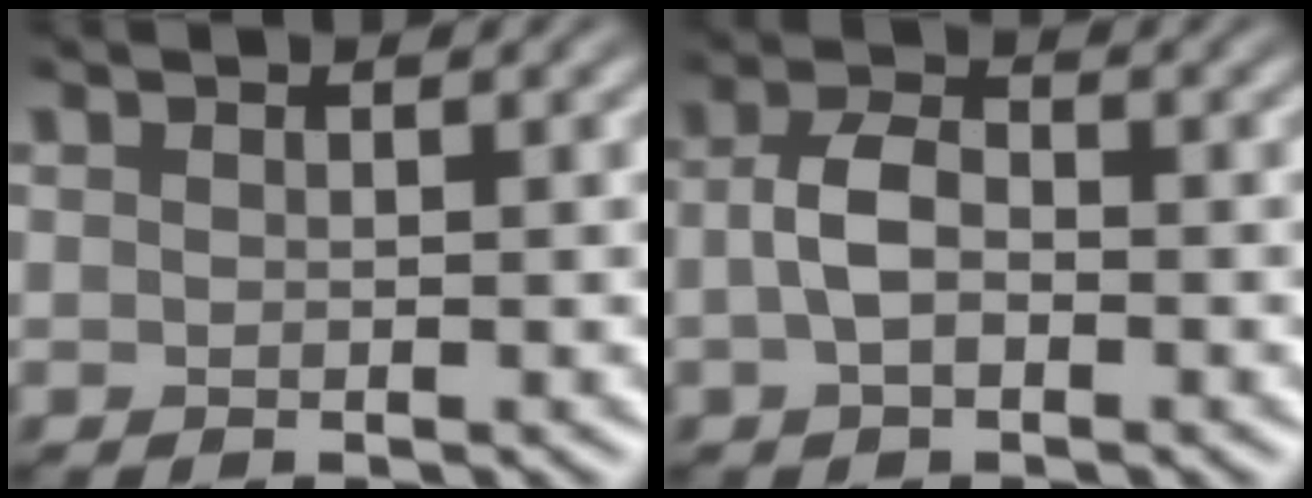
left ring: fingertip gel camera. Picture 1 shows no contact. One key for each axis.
{"total": 3.4, "fx": -1.8, "fy": 1.9, "fz": 2.2, "tx": -0.047, "ty": -0.004, "tz": -0.042}